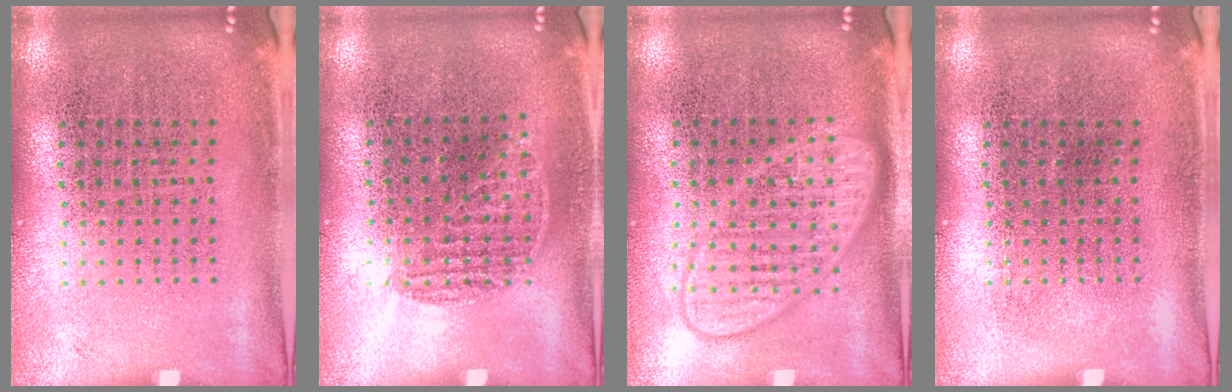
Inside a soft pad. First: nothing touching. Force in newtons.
{"total": 0.8, "press": 0.7, "slide": 0.5}
{"total": 2.9, "press": 2.8, "slide": 0.4}
{"total": 0.0}